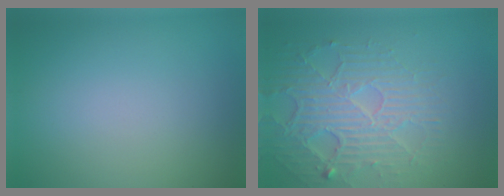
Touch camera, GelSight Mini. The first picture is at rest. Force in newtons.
{"total": 5.3, "press": 4.4, "slide": 3.0}